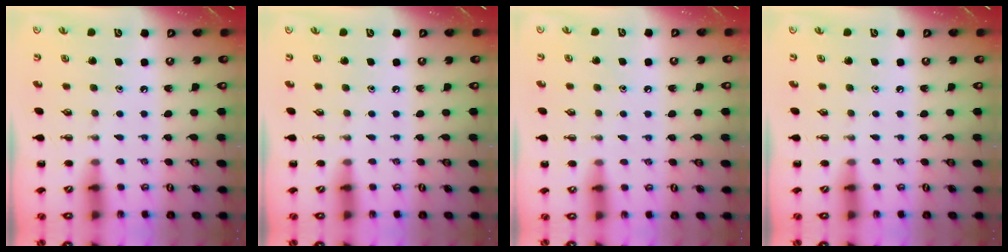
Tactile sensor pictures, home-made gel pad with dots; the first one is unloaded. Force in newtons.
{"total": 0.0}
{"total": 5.6, "press": 5.3, "slide": 1.9}
{"total": 0.0}